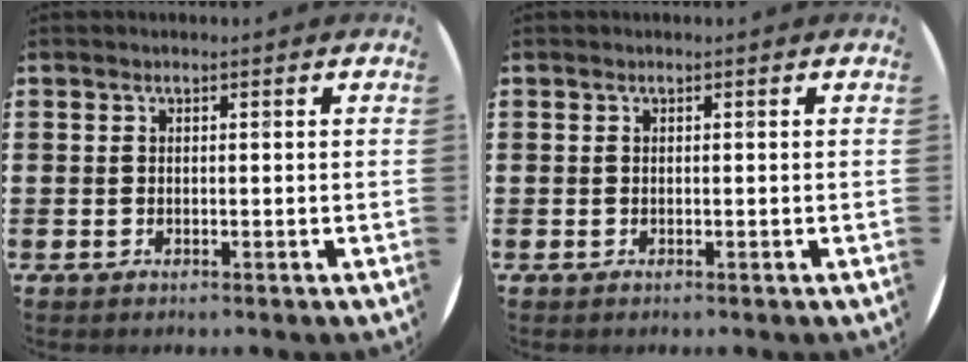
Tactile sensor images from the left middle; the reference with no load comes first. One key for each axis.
{"total": 0.0}